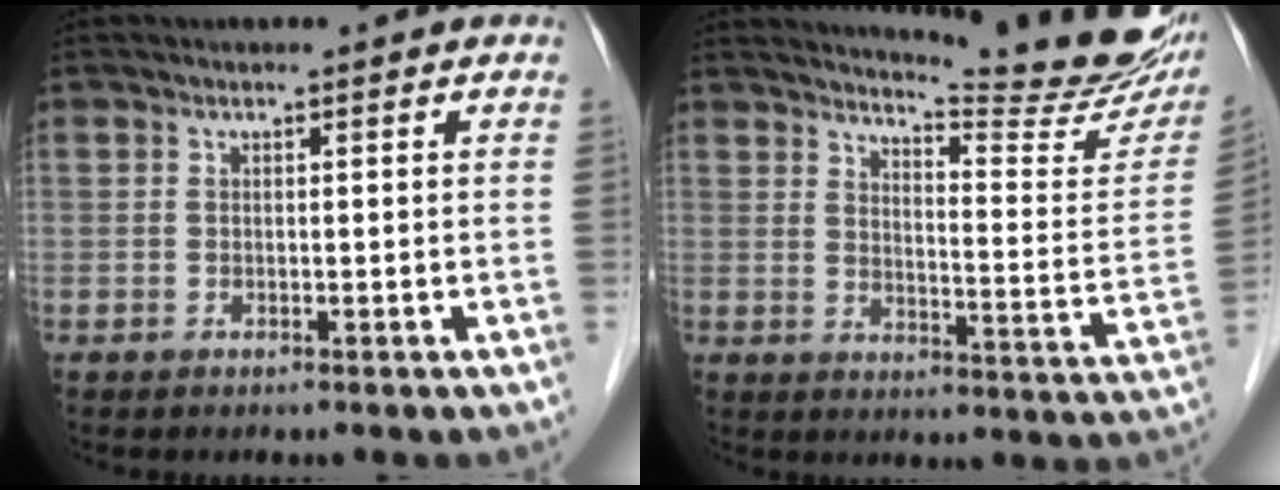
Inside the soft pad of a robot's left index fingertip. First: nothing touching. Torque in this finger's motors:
{"motor_torque": [0.34, -1.46, 0.21, 0.00]}